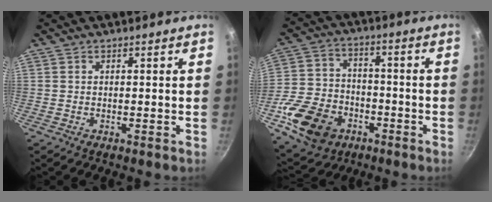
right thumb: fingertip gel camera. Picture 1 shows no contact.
{"total": 16.5, "force": [-7.0, 12.1, 8.7], "torque": [-0.154, 0.031, -0.121]}